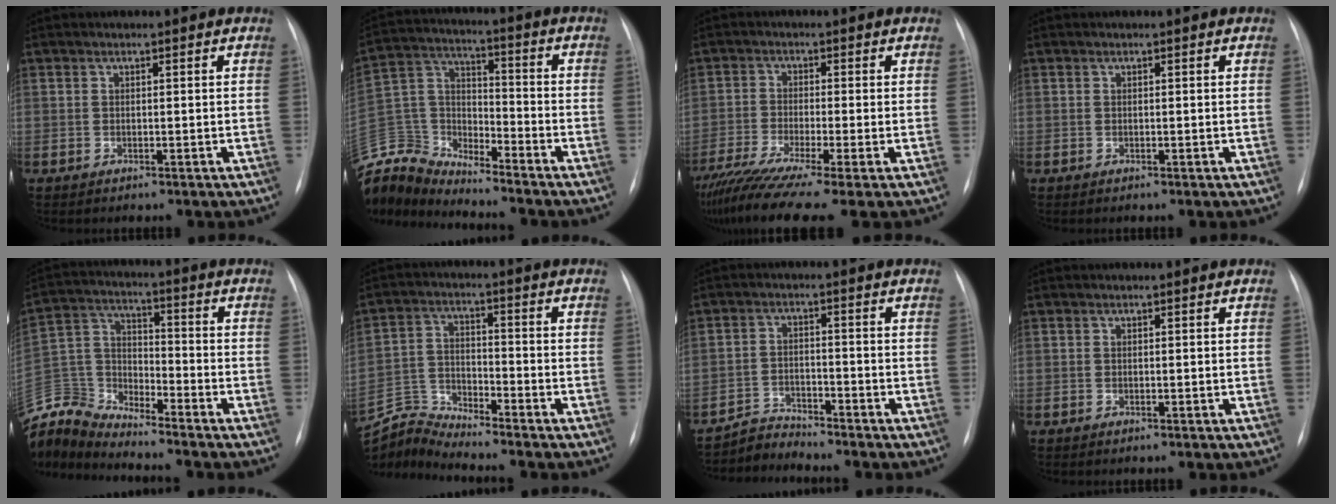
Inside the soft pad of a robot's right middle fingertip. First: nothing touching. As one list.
[{"total": 15.2, "force": [-14.8, 3.0, 1.9], "torque": [-0.061, 0.051, -0.281]}, {"total": 11.8, "force": [-8.7, -0.4, 7.9], "torque": [-0.145, -0.033, -0.145]}, {"total": 0.0}, {"total": 13.1, "force": [-13.0, 1.4, 1.2], "torque": [-0.044, 0.043, -0.257]}, {"total": 7.4, "force": [-7.2, -1.7, -1.0], "torque": [0.003, 0.006, -0.139]}, {"total": 3.8, "force": [-3.6, -0.3, -1.3], "torque": [0.025, -0.010, -0.066]}, {"total": 0.0}]